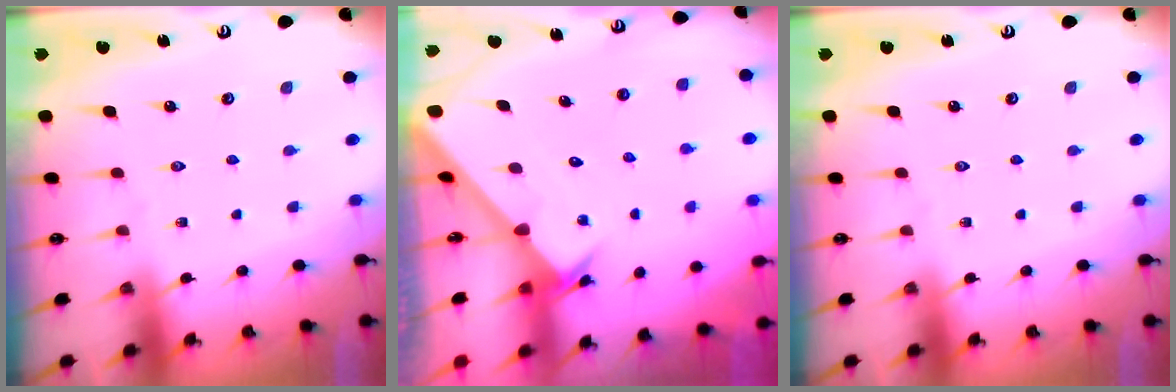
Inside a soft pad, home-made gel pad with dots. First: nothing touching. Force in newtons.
{"total": 2.5, "press": 2.5, "slide": 0.2}
{"total": 0.0}